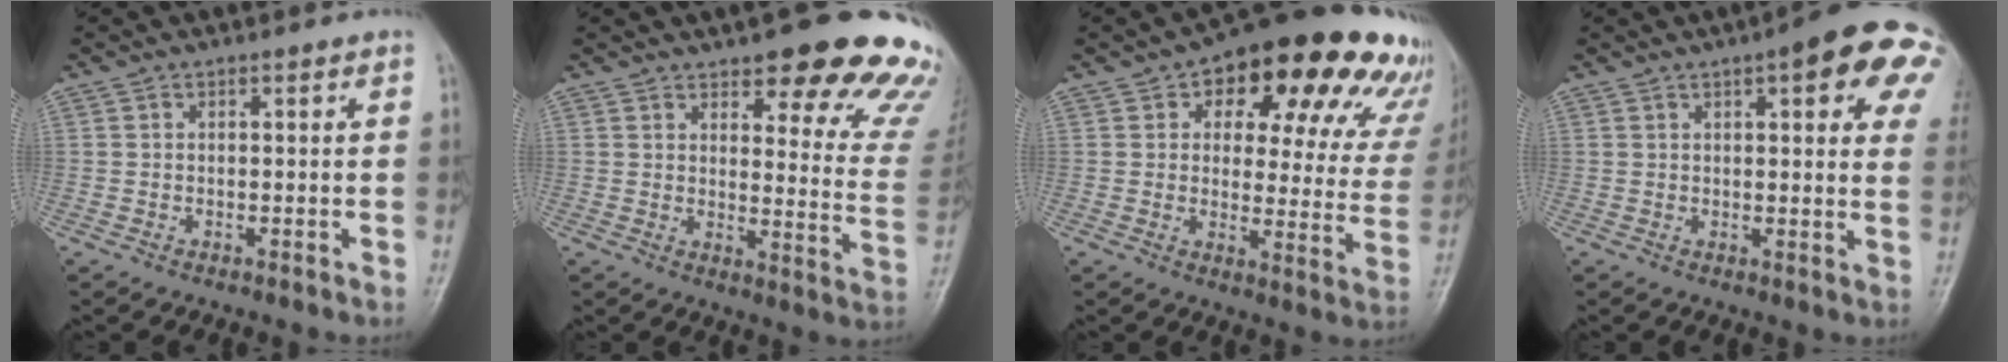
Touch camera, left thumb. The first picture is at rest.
{"total": 21.6, "force": [16.1, 6.4, 12.9], "torque": [-0.106, -0.086, 0.180]}
{"total": 25.9, "force": [14.6, 11.6, 17.9], "torque": [-0.189, -0.022, 0.175]}
{"total": 16.2, "force": [6.7, 5.0, 13.9], "torque": [-0.147, -0.006, 0.071]}